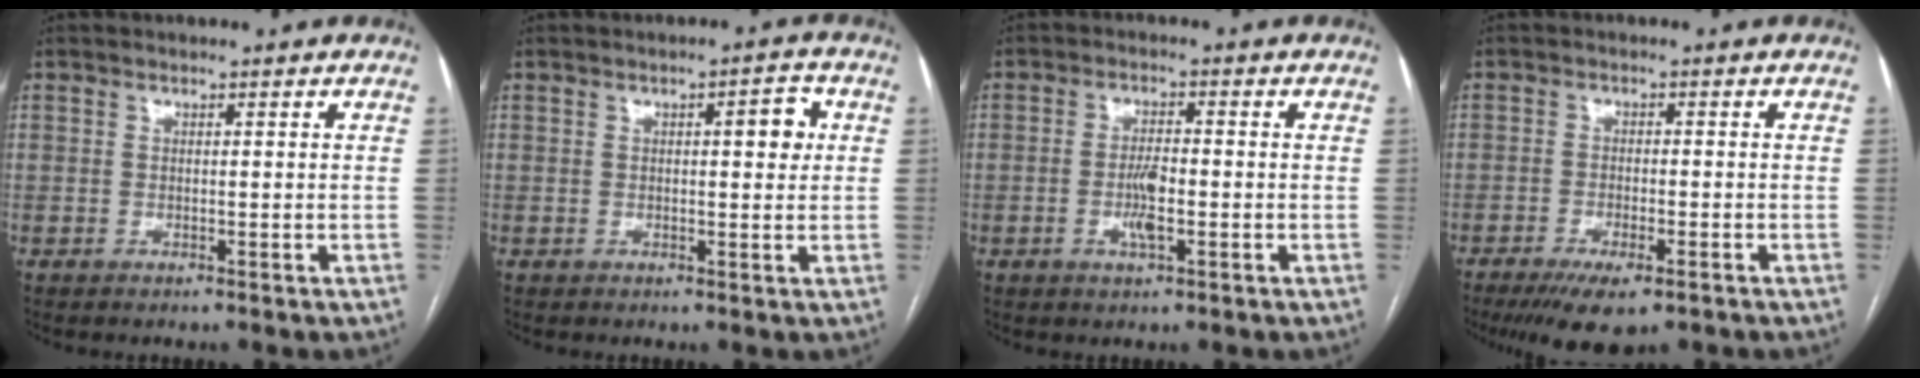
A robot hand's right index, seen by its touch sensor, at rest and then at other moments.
{"total": 3.8, "force": [1.0, 1.1, 3.5], "torque": [-0.043, 0.007, 0.011]}
{"total": 4.1, "force": [-1.1, 0.9, 3.8], "torque": [-0.076, -0.002, -0.018]}
{"total": 7.4, "force": [-4.9, 1.9, 5.2], "torque": [-0.084, -0.014, -0.076]}